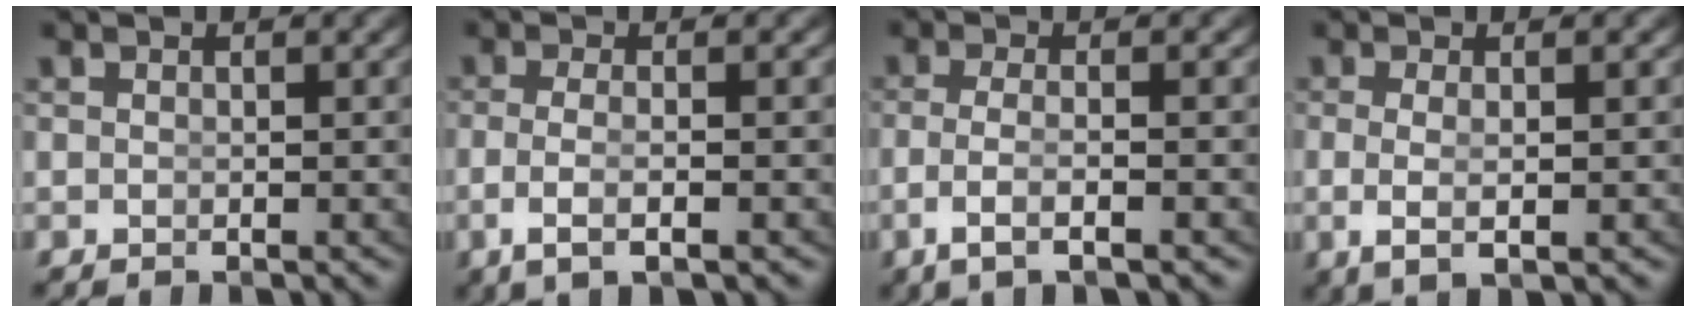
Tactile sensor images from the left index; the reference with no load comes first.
{"total": 3.4, "force": [-1.4, 0.4, 3.1], "torque": [-0.075, -0.015, -0.011]}
{"total": 3.4, "force": [-1.5, 0.5, 3.1], "torque": [-0.078, -0.018, -0.013]}
{"total": 3.3, "force": [-0.6, 0.7, 3.2], "torque": [-0.070, -0.016, 0.006]}